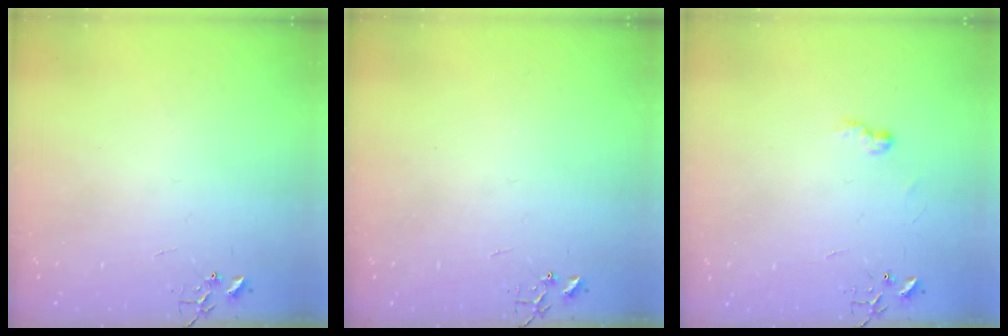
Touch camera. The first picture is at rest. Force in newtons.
{"total": 0.0}
{"total": 4.6, "press": 4.6, "slide": 0.6}